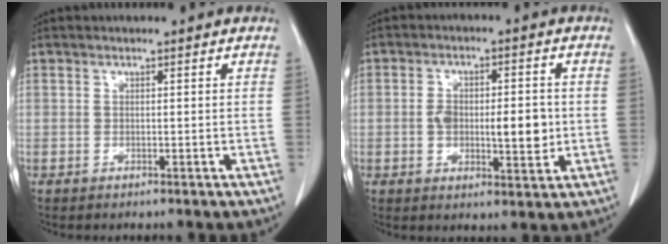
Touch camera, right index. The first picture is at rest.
{"total": 8.7, "force": [-0.5, 3.6, 7.9], "torque": [-0.127, 0.003, -0.004]}